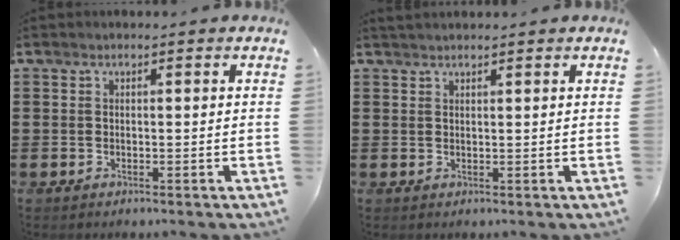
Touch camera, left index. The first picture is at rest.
{"total": 1.0, "force": [1.0, 0.0, 0.2], "torque": [-0.005, 0.000, 0.019]}